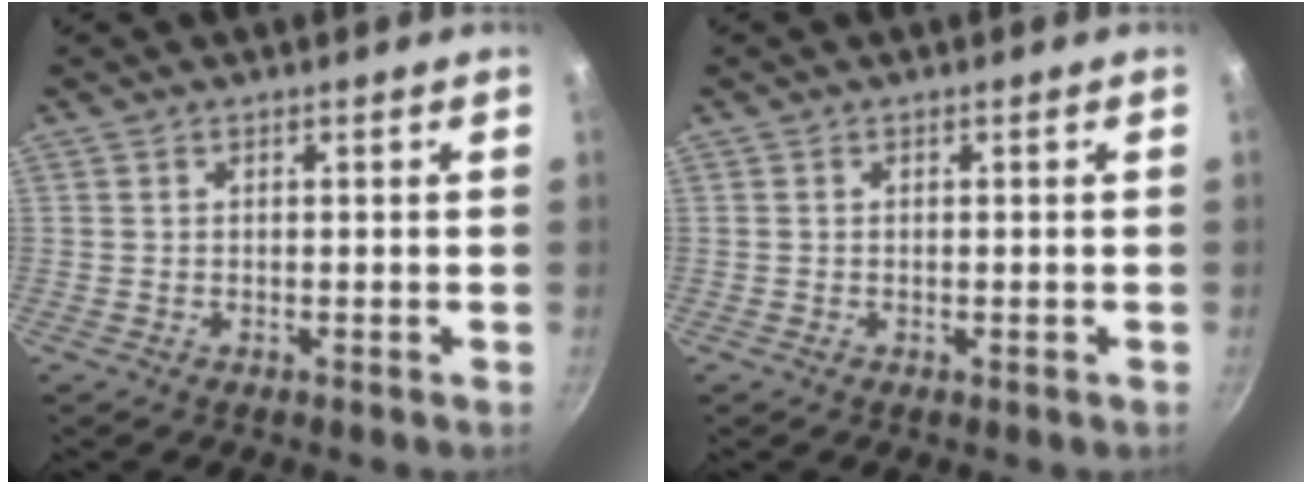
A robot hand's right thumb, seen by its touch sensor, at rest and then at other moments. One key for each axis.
{"total": 0.0}